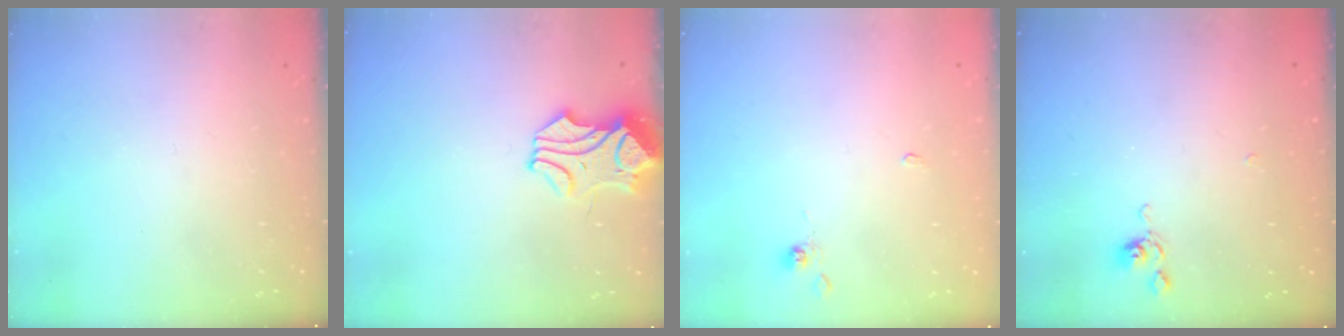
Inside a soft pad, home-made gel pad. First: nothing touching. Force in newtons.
{"total": 1.1, "press": 0.6, "slide": 0.9}
{"total": 0.0}
{"total": 2.9, "press": 2.9, "slide": 0.4}